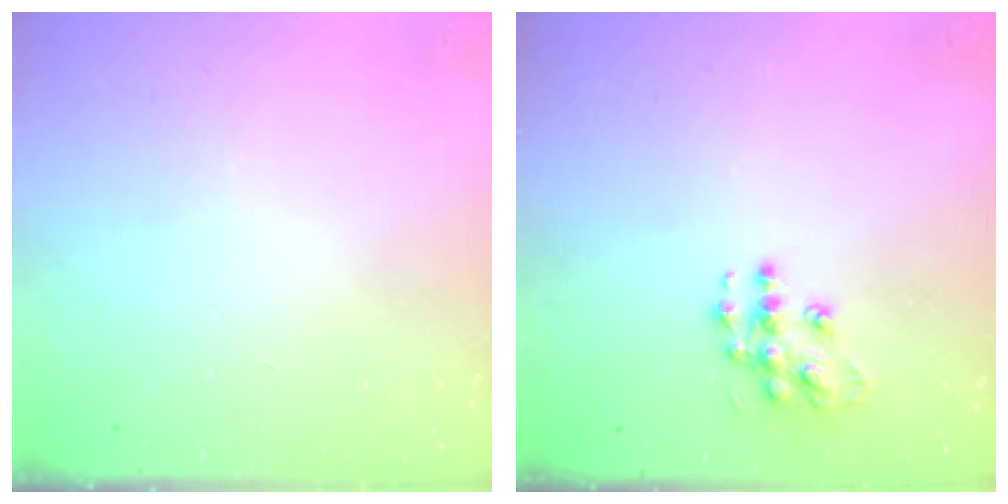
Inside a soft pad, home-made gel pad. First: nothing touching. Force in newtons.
{"total": 10.2, "press": 10.2, "slide": 0.5}